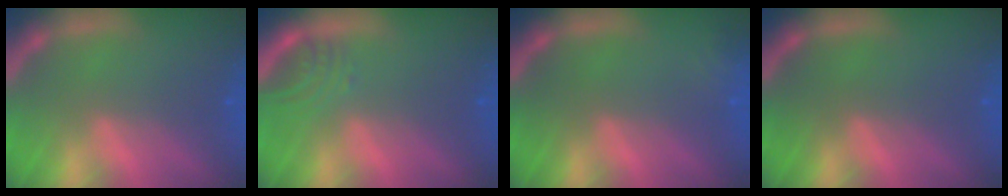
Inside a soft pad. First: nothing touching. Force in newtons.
{"total": 2.5}
{"total": 1.4}
{"total": 0.0}